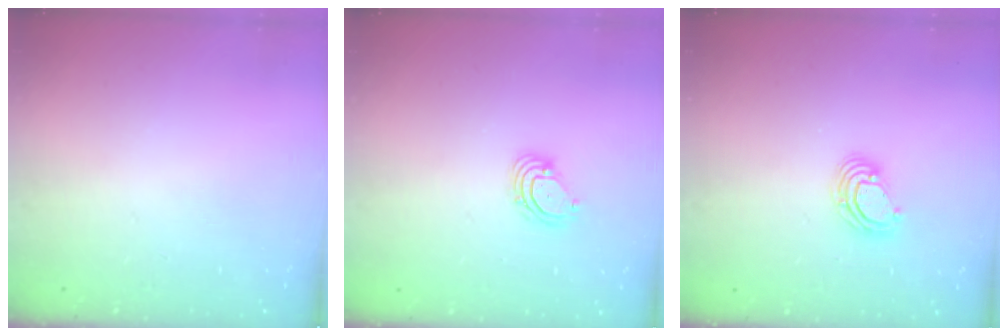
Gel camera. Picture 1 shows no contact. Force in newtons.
{"total": 4.0, "press": 4.0, "slide": 0.5}
{"total": 6.8, "press": 6.7, "slide": 0.8}